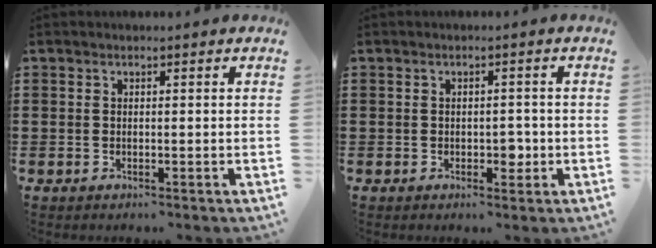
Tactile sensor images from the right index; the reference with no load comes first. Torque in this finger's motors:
{"motor_torque": [1.03, 0.31, 0.03, 0.01]}